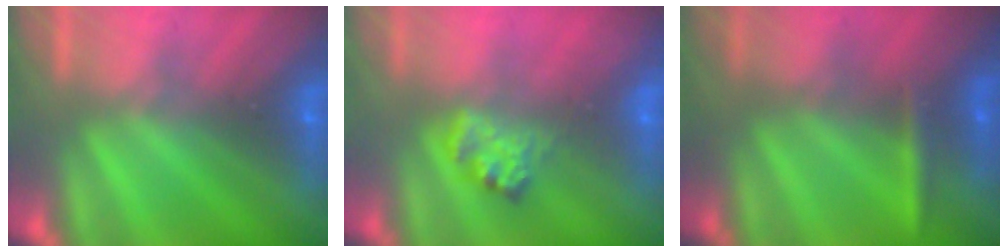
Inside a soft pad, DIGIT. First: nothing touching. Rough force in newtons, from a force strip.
{"total": 2.4}
{"total": 2.3}